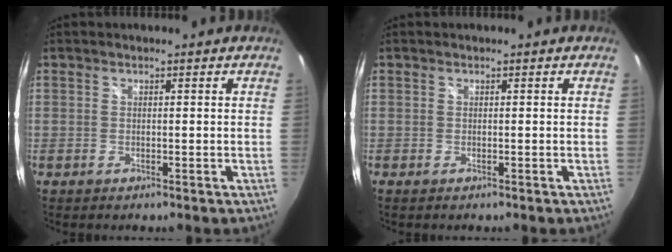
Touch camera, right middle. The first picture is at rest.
{"total": 0.0}